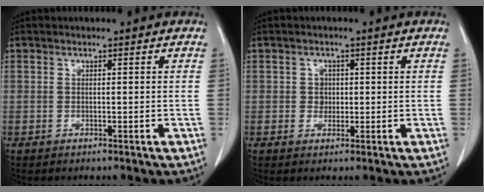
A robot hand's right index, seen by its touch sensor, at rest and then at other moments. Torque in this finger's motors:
{"motor_torque": [0.11, -0.09, 0.02, 0.01]}